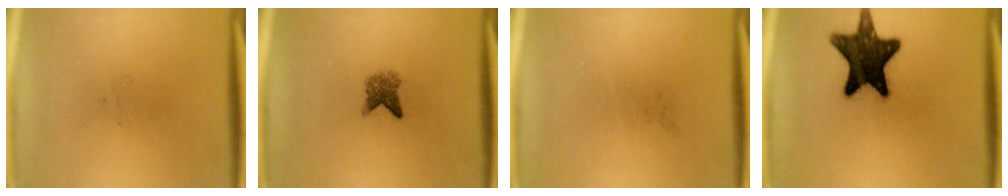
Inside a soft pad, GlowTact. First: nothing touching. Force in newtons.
{"total": 2.7}
{"total": 0.0}
{"total": 14.7}